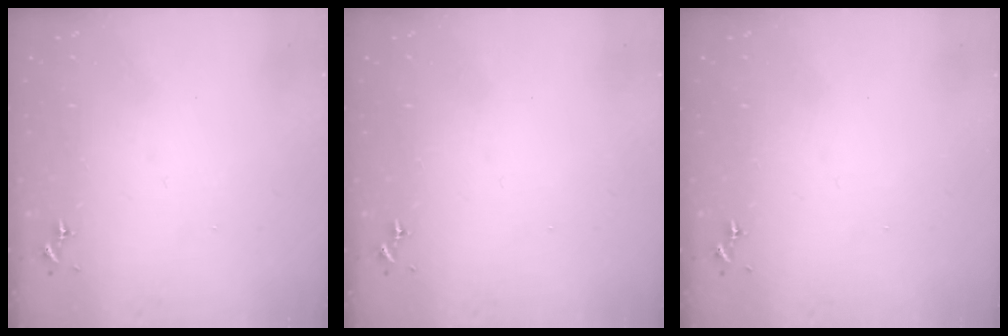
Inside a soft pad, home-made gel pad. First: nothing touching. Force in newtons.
{"total": 0.0}
{"total": 0.0}